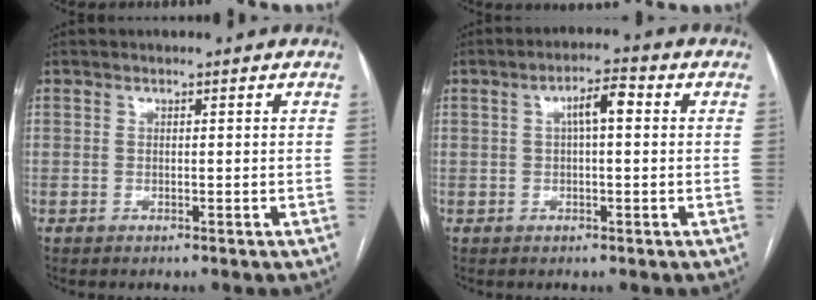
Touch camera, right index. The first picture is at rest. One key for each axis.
{"total": 4.3, "fx": 0.8, "fy": 1.0, "fz": 4.1, "tx": -0.071, "ty": 0.018, "tz": 0.012}